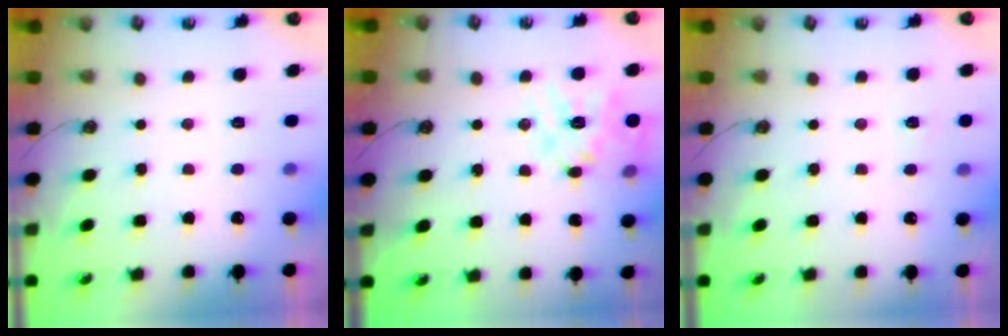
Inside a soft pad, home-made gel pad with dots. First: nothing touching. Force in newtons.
{"total": 15.6, "press": 15.5, "slide": 1.5}
{"total": 2.6, "press": 2.6, "slide": 0.3}